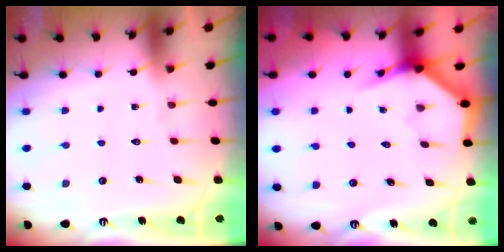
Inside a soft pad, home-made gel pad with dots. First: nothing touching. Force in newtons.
{"total": 4.0, "press": 4.0, "slide": 0.2}